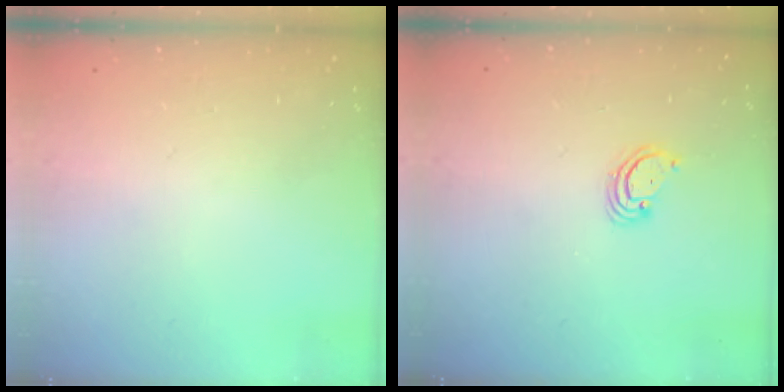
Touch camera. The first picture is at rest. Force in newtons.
{"total": 2.8, "press": 2.8, "slide": 0.3}